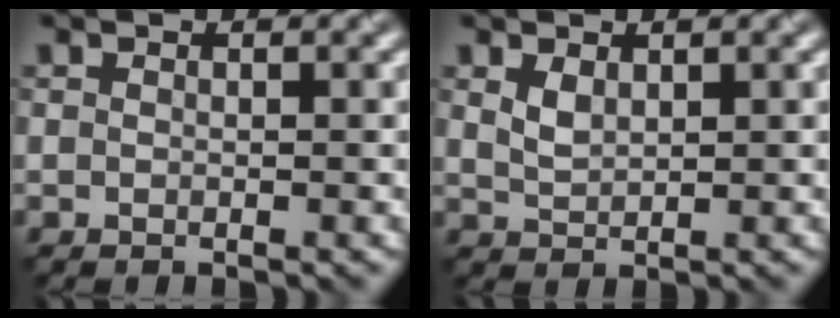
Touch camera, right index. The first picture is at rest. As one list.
[{"total": 1.5, "force": [0.9, 0.8, 0.9], "torque": [-0.023, -0.001, 0.023]}]